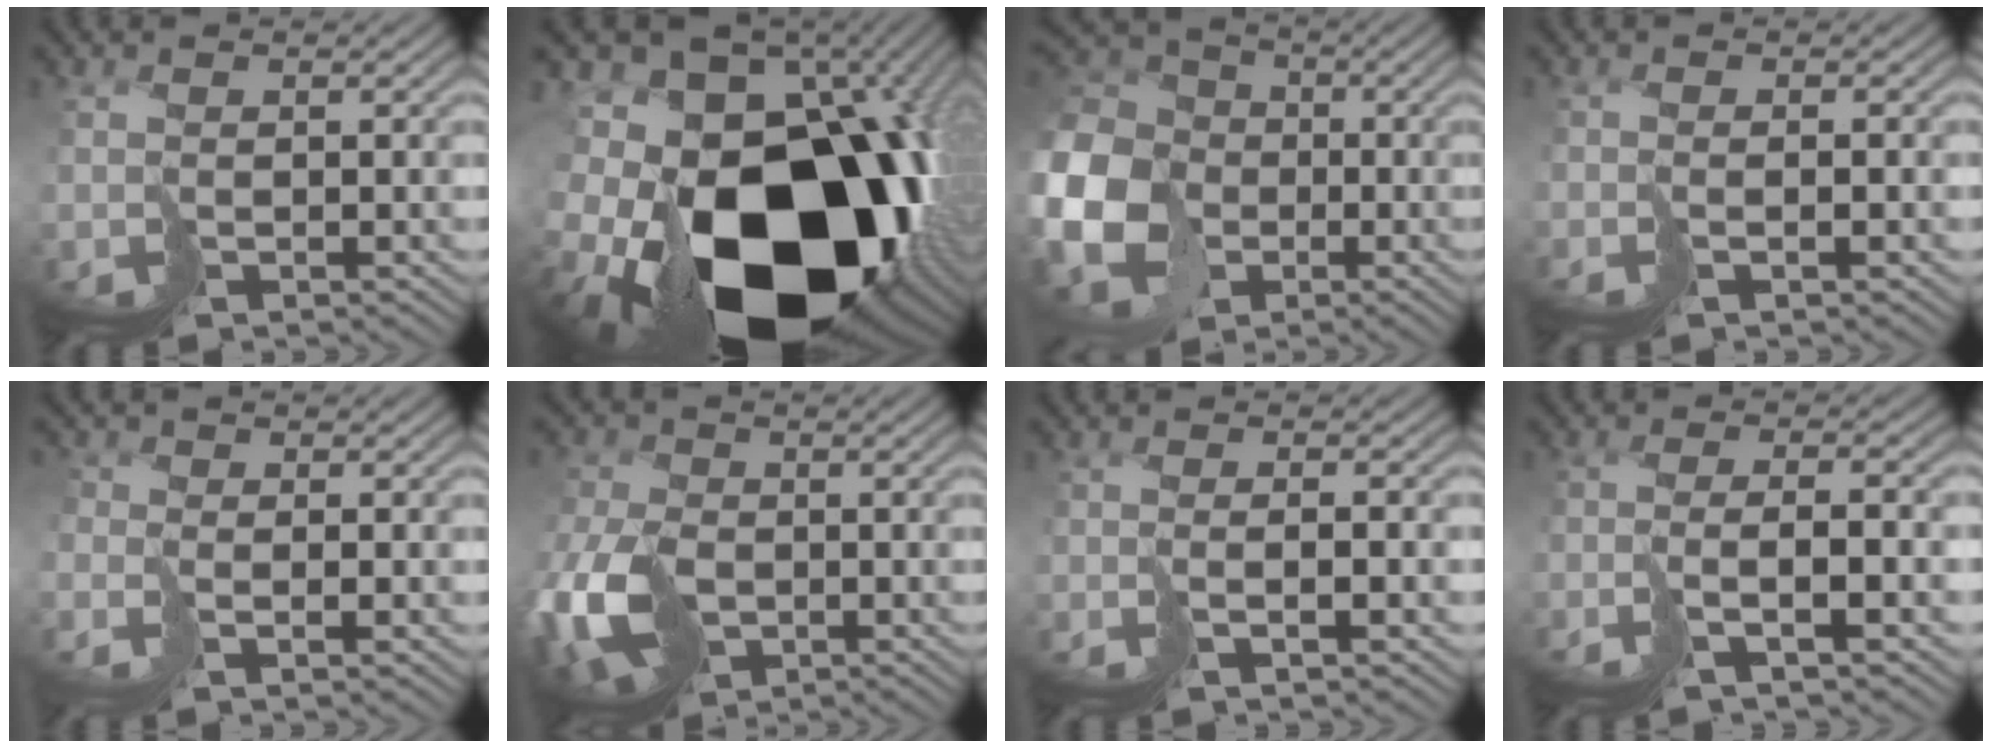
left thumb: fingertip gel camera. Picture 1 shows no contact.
{"total": 22.6, "force": [-7.1, 14.9, 15.4], "torque": [-0.304, -0.072, -0.071]}
{"total": 16.4, "force": [-4.7, 13.4, 8.2], "torque": [-0.250, -0.037, -0.100]}
{"total": 0.9, "force": [-0.4, -0.8, 0.3], "torque": [0.002, 0.006, -0.009]}
{"total": 1.4, "force": [-1.4, 0.0, -0.3], "torque": [0.023, 0.007, -0.029]}
{"total": 10.7, "force": [-3.5, 7.1, 7.3], "torque": [-0.189, -0.026, -0.070]}
{"total": 1.6, "force": [-0.8, -0.9, 1.1], "torque": [-0.009, 0.005, -0.020]}
{"total": 4.2, "force": [-2.5, -0.5, 3.4], "torque": [-0.033, 0.016, -0.053]}